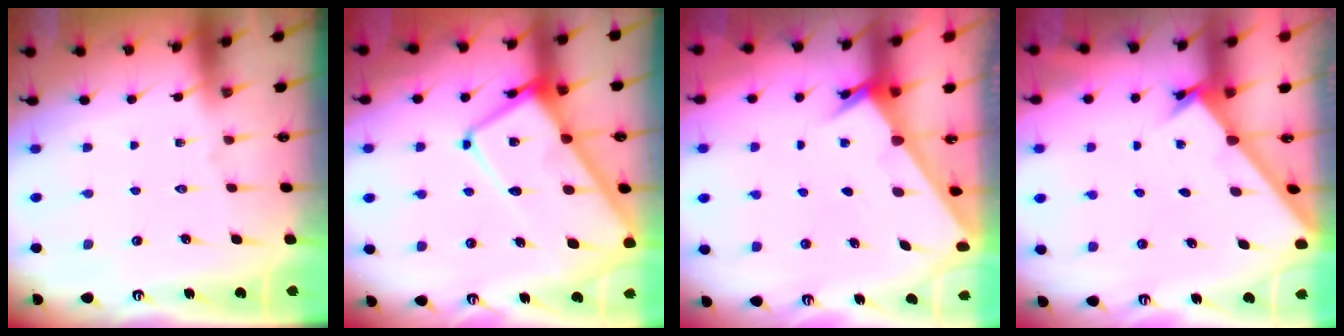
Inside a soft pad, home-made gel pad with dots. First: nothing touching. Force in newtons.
{"total": 16.9, "press": 16.8, "slide": 1.8}
{"total": 2.4, "press": 2.3, "slide": 0.2}
{"total": 1.8, "press": 1.8, "slide": 0.1}